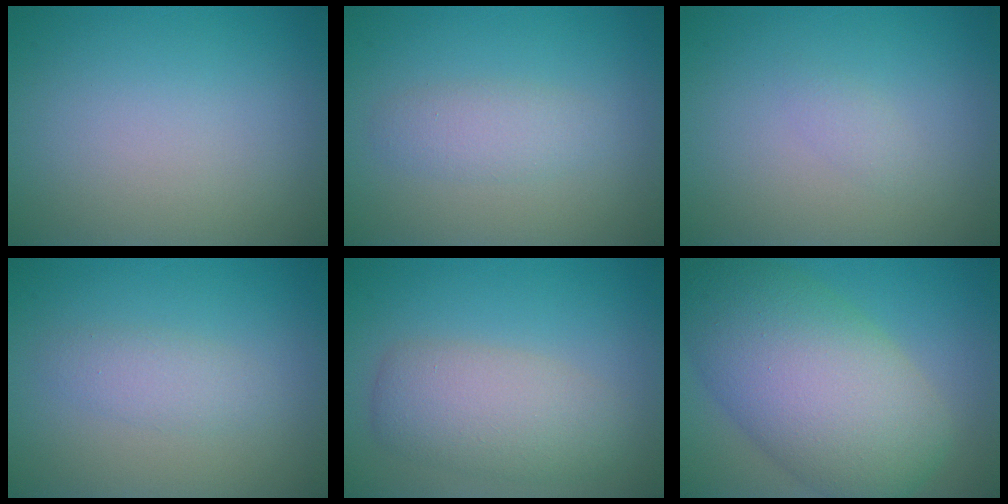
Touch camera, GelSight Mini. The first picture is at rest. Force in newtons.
{"total": 2.0, "press": 2.0, "slide": 0.1}
{"total": 0.7, "press": 0.7, "slide": 0.0}
{"total": 1.8, "press": 1.8, "slide": 0.1}
{"total": 4.9, "press": 4.9, "slide": 0.1}
{"total": 11.7, "press": 11.7, "slide": 0.4}